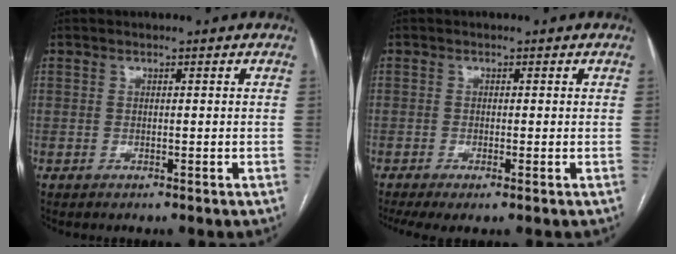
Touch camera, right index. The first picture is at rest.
{"total": 3.9, "force": [-2.2, 0.7, 3.2], "torque": [-0.059, -0.012, -0.040]}